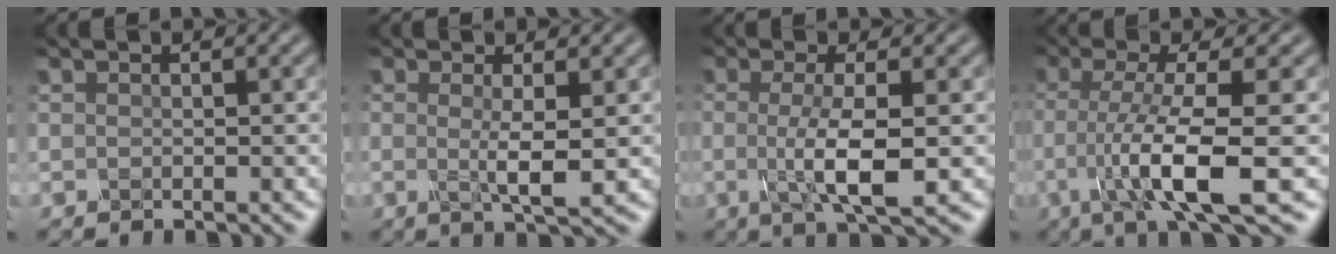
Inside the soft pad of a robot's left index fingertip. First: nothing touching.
{"total": 2.9, "force": [-0.1, 0.4, 2.9], "torque": [-0.051, -0.011, -0.001]}
{"total": 5.5, "force": [-0.6, 1.3, 5.3], "torque": [-0.092, -0.011, -0.013]}
{"total": 7.3, "force": [-2.2, 1.1, 6.9], "torque": [-0.119, -0.008, -0.042]}